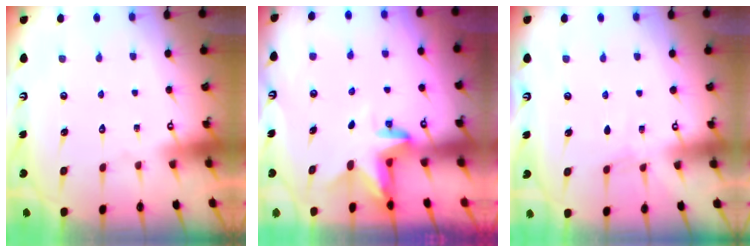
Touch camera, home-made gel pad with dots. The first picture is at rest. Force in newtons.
{"total": 3.3, "press": 3.3, "slide": 0.1}
{"total": 3.1, "press": 3.1, "slide": 0.5}